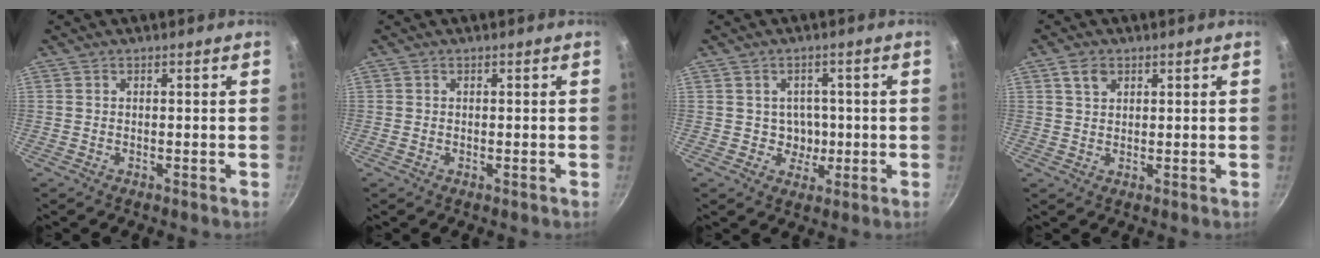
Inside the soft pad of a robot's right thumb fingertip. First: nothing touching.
{"total": 0.0}
{"total": 3.9, "force": [-0.1, 3.6, 1.3], "torque": [0.008, 0.001, -0.002]}
{"total": 3.2, "force": [1.7, 2.1, 1.7], "torque": [-0.023, -0.002, 0.031]}